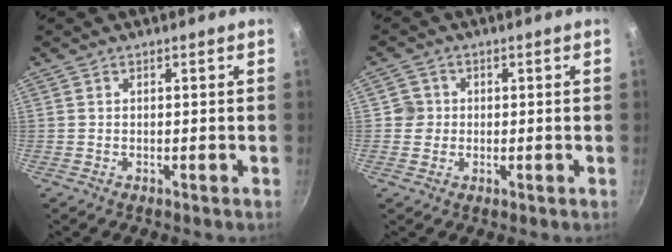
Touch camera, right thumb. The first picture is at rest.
{"total": 2.9, "force": [0.1, 2.9, 0.3], "torque": [0.018, 0.007, 0.000]}